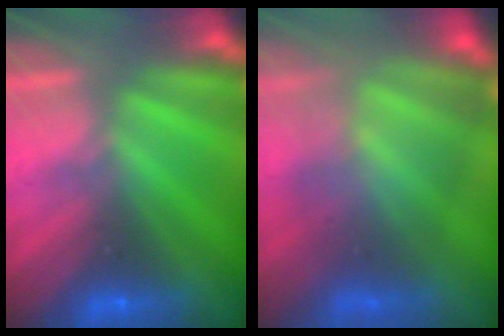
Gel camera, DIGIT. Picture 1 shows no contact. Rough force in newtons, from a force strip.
{"total": 8.5}